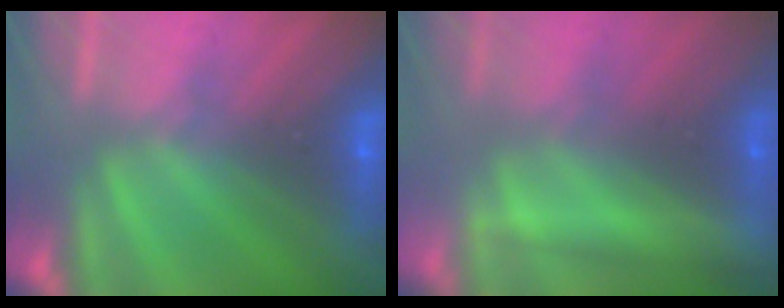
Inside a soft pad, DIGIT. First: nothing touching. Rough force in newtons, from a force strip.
{"total": 2.3}